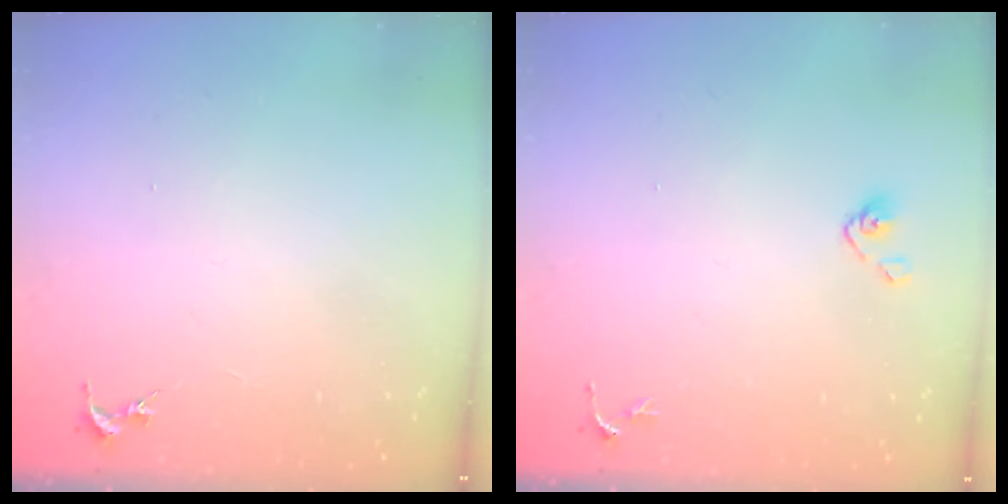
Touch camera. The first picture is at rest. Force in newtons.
{"total": 4.9, "press": 4.6, "slide": 1.8}